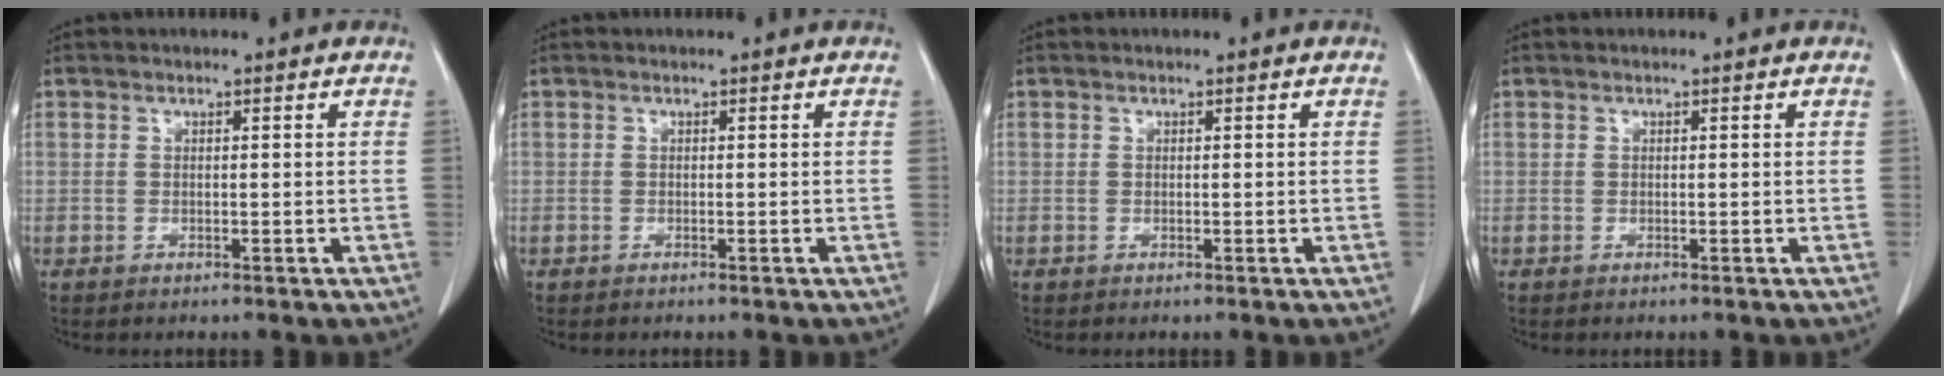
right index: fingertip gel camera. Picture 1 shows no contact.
{"total": 0.0}
{"total": 0.0}
{"total": 0.0}